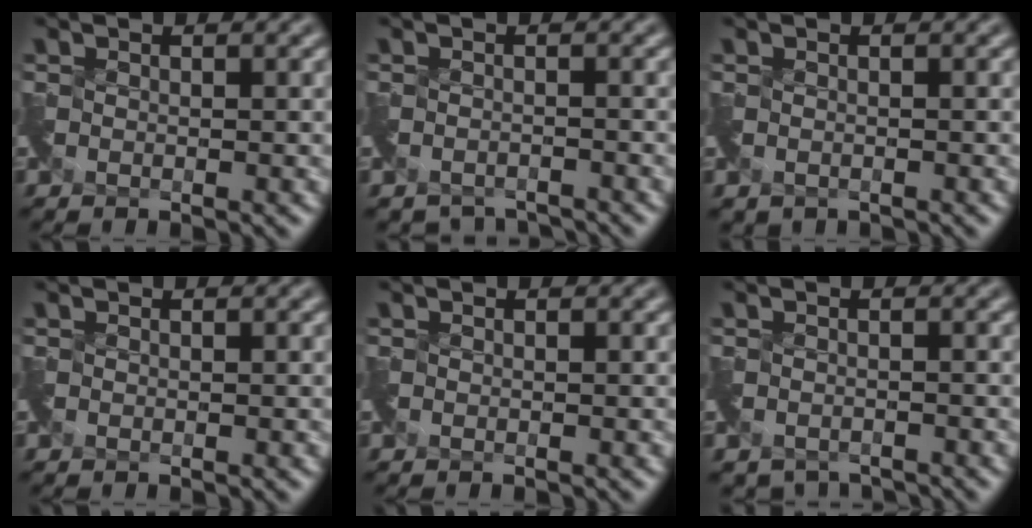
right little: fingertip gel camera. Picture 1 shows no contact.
{"total": 3.5, "force": [-3.1, 1.5, 0.7], "torque": [-0.009, -0.023, -0.050]}
{"total": 1.2, "force": [-0.6, 0.9, 0.6], "torque": [-0.017, -0.012, -0.010]}
{"total": 0.0}
{"total": 0.0}
{"total": 3.0, "force": [-2.4, 1.6, 0.8], "torque": [-0.014, -0.022, -0.038]}